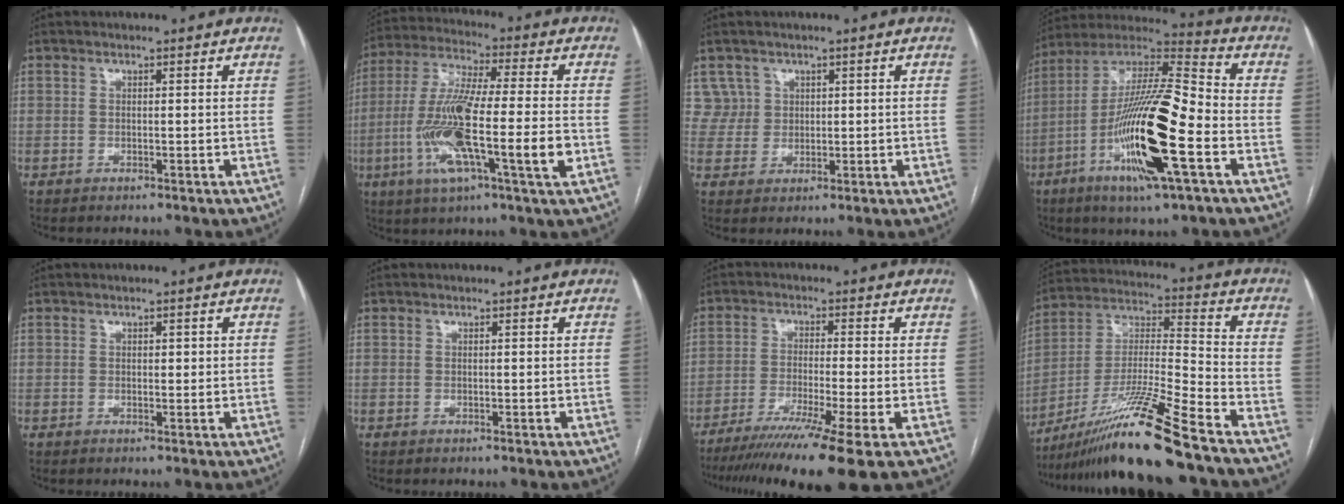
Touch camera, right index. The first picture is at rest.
{"total": 17.5, "force": [-4.3, 1.3, 16.9], "torque": [-0.332, -0.010, -0.078]}
{"total": 4.0, "force": [1.9, 3.5, -0.4], "torque": [0.021, 0.013, 0.039]}
{"total": 21.2, "force": [-6.5, 2.1, 20.1], "torque": [-0.394, -0.018, -0.119]}
{"total": 0.9, "force": [0.3, 0.5, 0.7], "torque": [-0.008, 0.001, 0.003]}
{"total": 0.0}
{"total": 13.6, "force": [-9.2, -1.3, 9.9], "torque": [-0.157, -0.038, -0.149]}
{"total": 18.2, "force": [-13.6, -1.4, 12.0], "torque": [-0.250, -0.020, -0.248]}